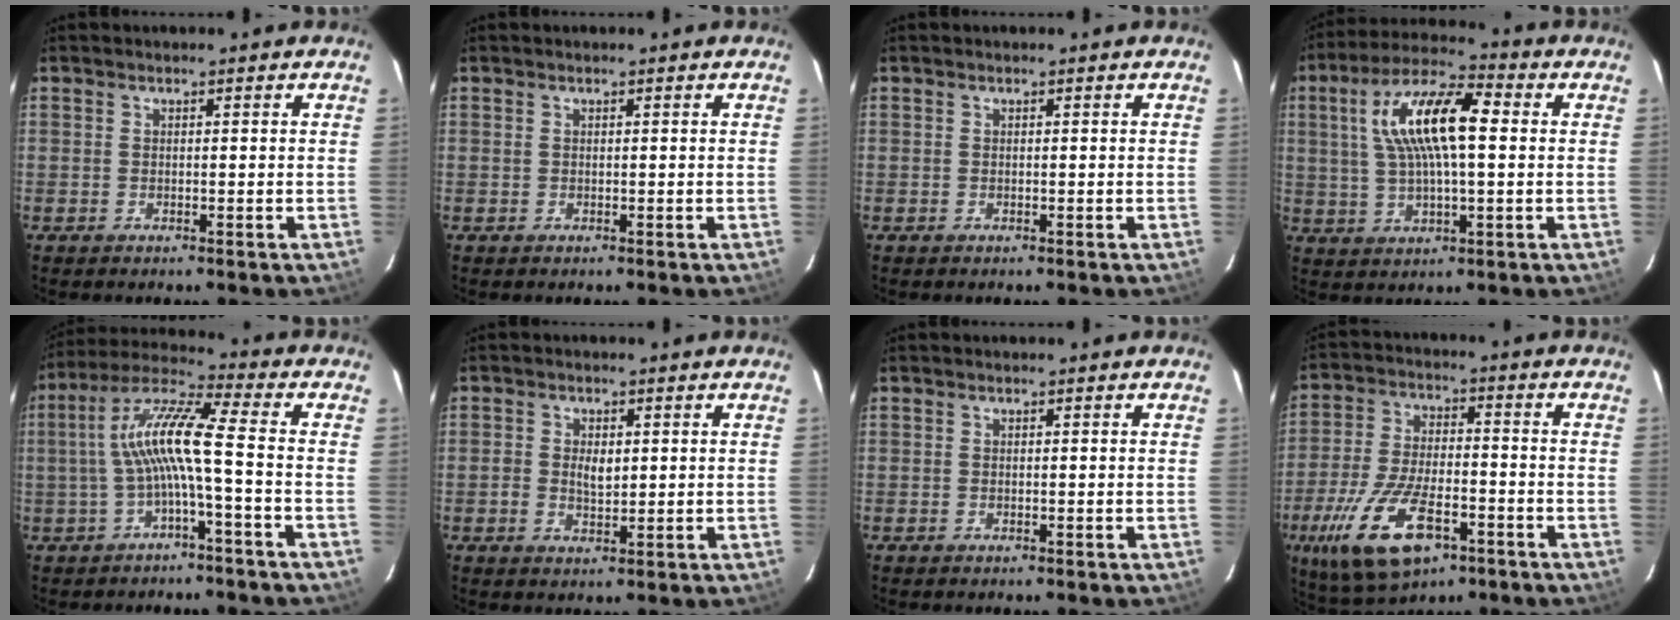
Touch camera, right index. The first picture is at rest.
{"total": 0.0}
{"total": 0.0}
{"total": 14.0, "force": [2.4, 4.3, 13.1], "torque": [-0.248, 0.023, 0.041]}
{"total": 10.1, "force": [-1.8, -0.1, 10.0], "torque": [-0.211, 0.019, -0.032]}
{"total": 3.2, "force": [0.2, 1.9, 2.5], "torque": [-0.047, 0.001, 0.003]}
{"total": 0.0}
{"total": 16.5, "force": [-8.1, 7.0, 12.6], "torque": [-0.269, -0.032, -0.144]}